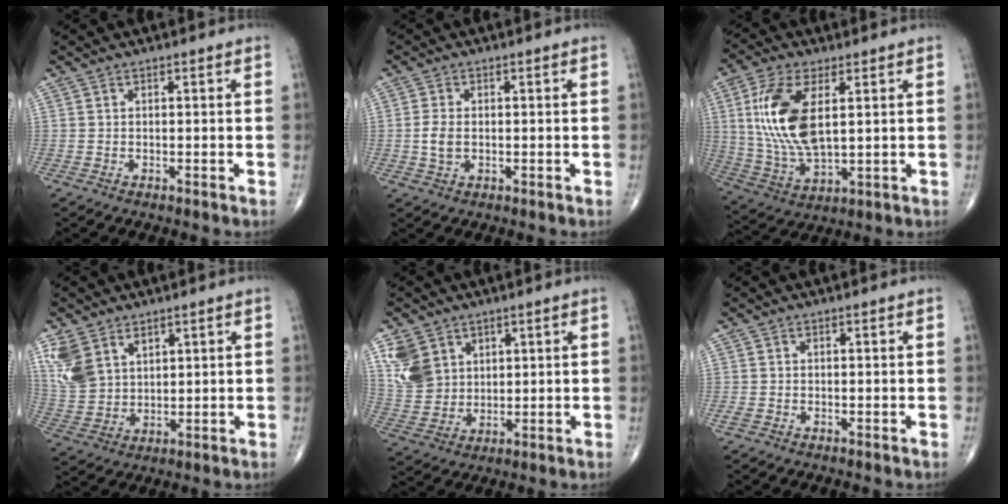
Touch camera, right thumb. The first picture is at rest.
{"total": 3.5, "force": [-0.2, 2.2, 2.7], "torque": [-0.055, 0.002, -0.004]}
{"total": 15.1, "force": [3.3, 7.0, 13.0], "torque": [-0.274, -0.012, 0.074]}
{"total": 9.5, "force": [4.9, 6.4, 5.1], "torque": [-0.096, -0.011, 0.115]}
{"total": 9.2, "force": [4.2, 7.0, 4.1], "torque": [-0.067, -0.015, 0.098]}
{"total": 1.1, "force": [-0.4, 0.8, 0.6], "torque": [-0.016, -0.002, -0.008]}